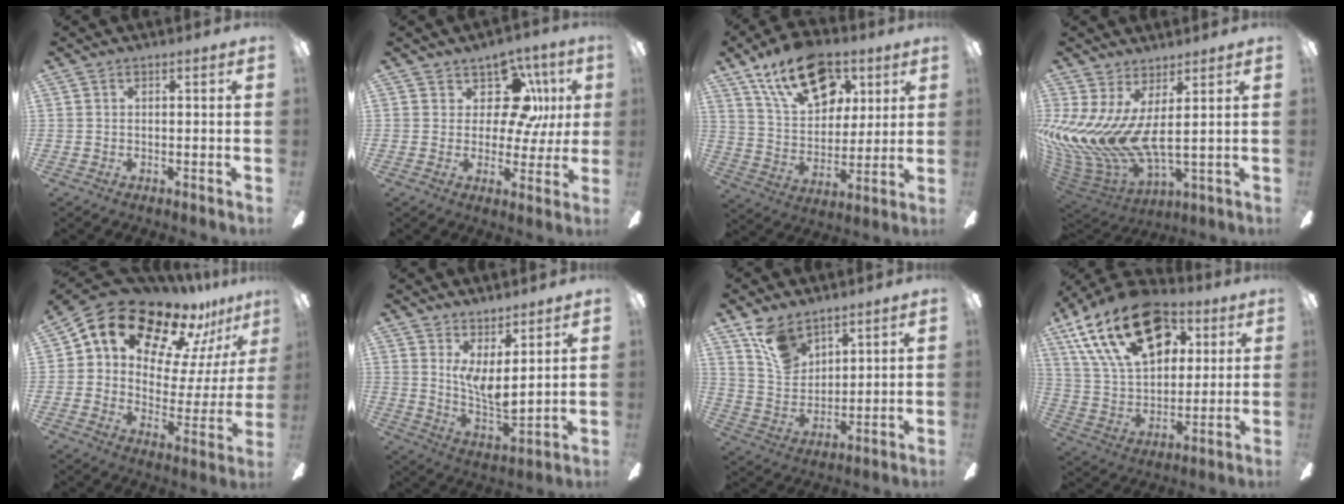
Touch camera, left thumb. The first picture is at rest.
{"total": 12.5, "force": [5.3, 8.0, 8.0], "torque": [-0.124, -0.016, 0.100]}
{"total": 20.1, "force": [11.1, 11.9, 11.7], "torque": [-0.185, -0.042, 0.199]}
{"total": 12.1, "force": [3.0, 5.7, 10.2], "torque": [-0.257, -0.067, 0.052]}
{"total": 18.2, "force": [11.3, 10.8, 9.2], "torque": [-0.163, -0.071, 0.196]}
{"total": 7.4, "force": [4.9, 2.2, 5.2], "torque": [-0.100, -0.045, 0.089]}
{"total": 10.3, "force": [7.7, 5.5, 4.0], "torque": [-0.091, -0.030, 0.151]}
{"total": 24.5, "force": [11.9, 14.7, 15.6], "torque": [-0.275, -0.044, 0.211]}